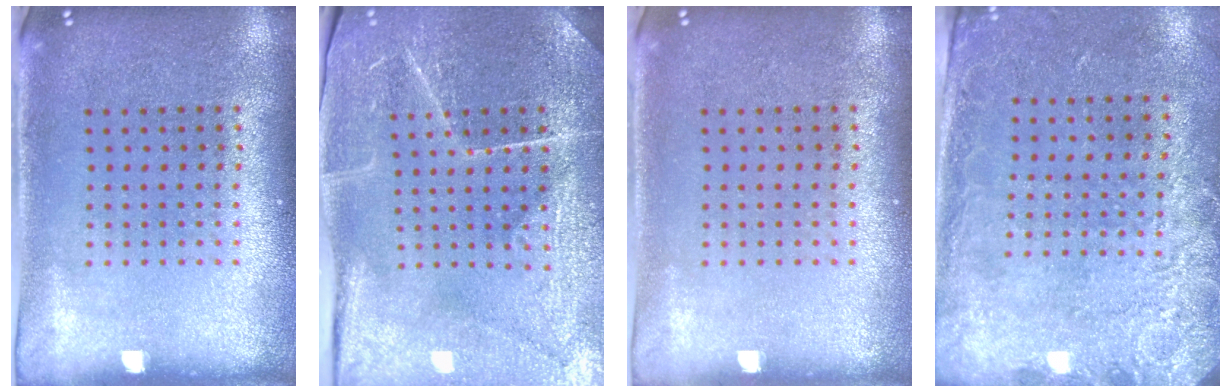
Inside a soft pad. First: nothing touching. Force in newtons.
{"total": 4.1, "press": 4.0, "slide": 1.0}
{"total": 0.0}
{"total": 2.6, "press": 1.9, "slide": 1.8}